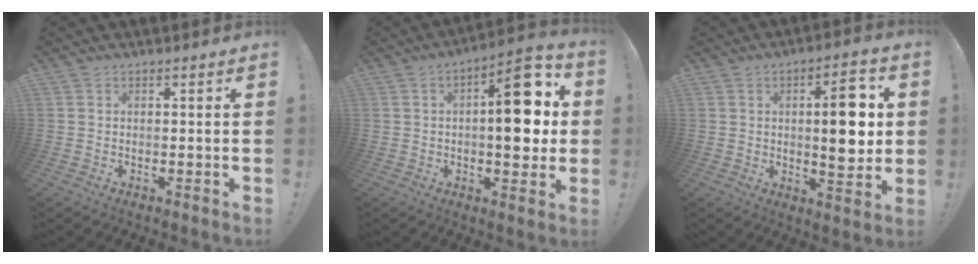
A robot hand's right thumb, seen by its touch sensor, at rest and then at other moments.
{"total": 15.6, "force": [1.5, 6.4, 14.2], "torque": [-0.179, 0.002, 0.017]}
{"total": 11.9, "force": [1.4, 4.0, 11.1], "torque": [-0.146, -0.003, 0.015]}